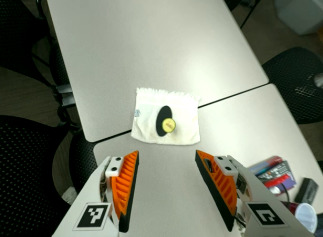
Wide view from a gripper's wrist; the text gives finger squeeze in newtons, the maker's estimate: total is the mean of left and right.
{"total": 0.0}